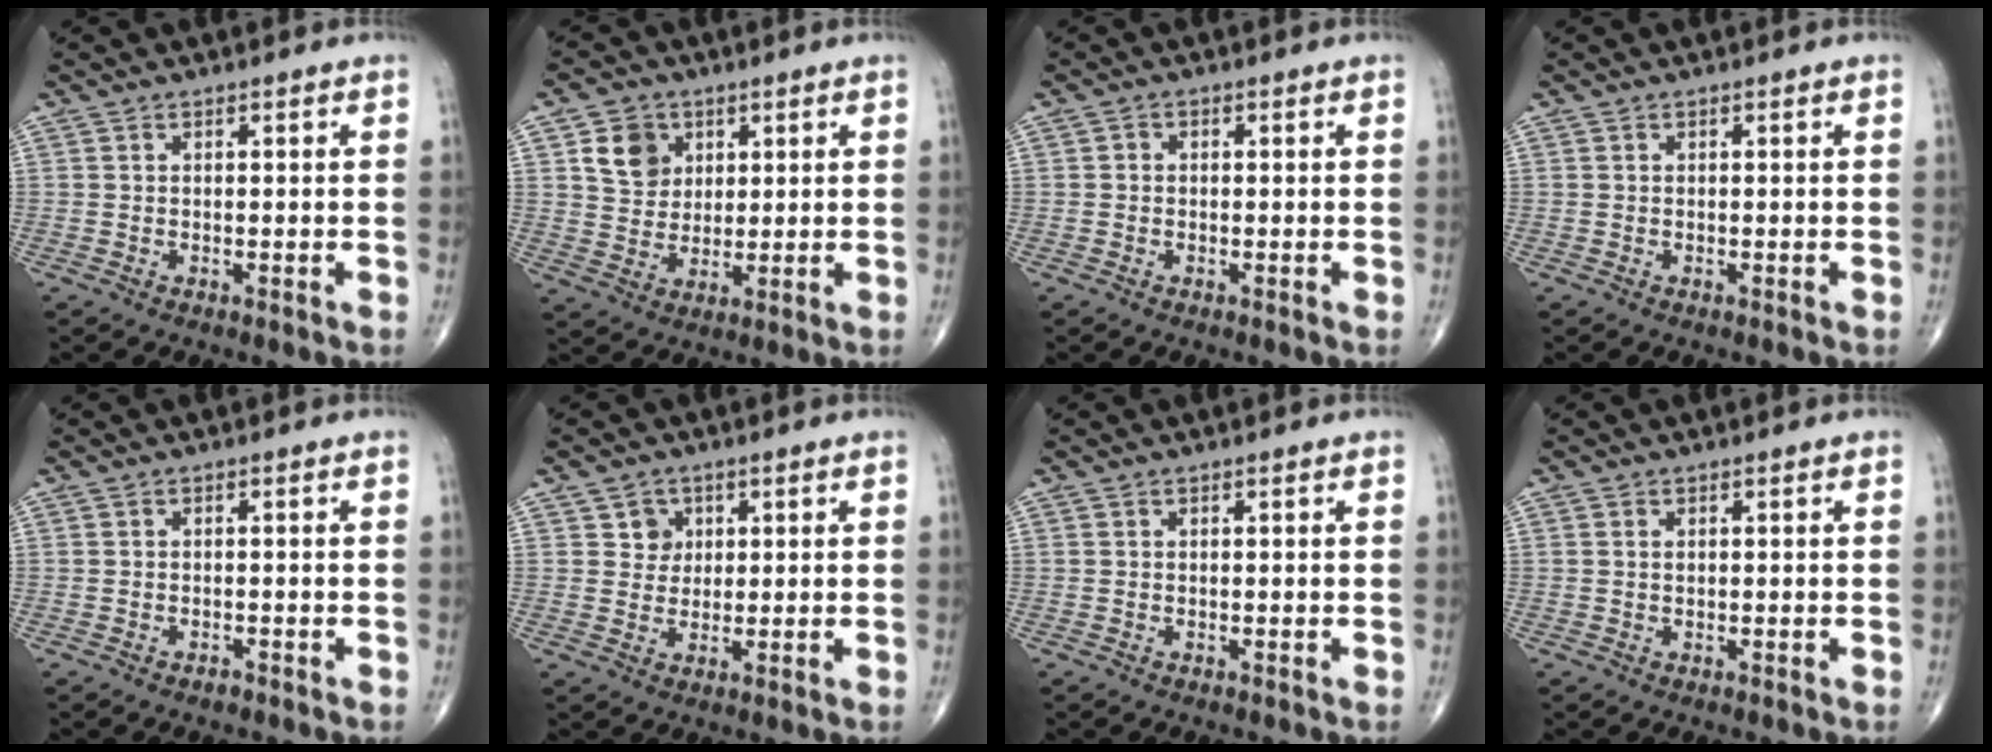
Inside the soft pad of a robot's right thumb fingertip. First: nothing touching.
{"total": 7.6, "force": [2.9, 6.4, 3.1], "torque": [-0.026, -0.012, 0.054]}
{"total": 1.0, "force": [0.0, 0.9, 0.5], "torque": [-0.002, 0.002, -0.004]}
{"total": 0.0}
{"total": 1.0, "force": [-0.7, 0.5, 0.4], "torque": [-0.008, 0.002, -0.012]}
{"total": 3.8, "force": [1.5, 3.3, 0.8], "torque": [0.009, -0.005, 0.021]}
{"total": 0.0}
{"total": 0.8, "force": [0.2, 0.4, 0.6], "torque": [-0.012, 0.002, 0.006]}